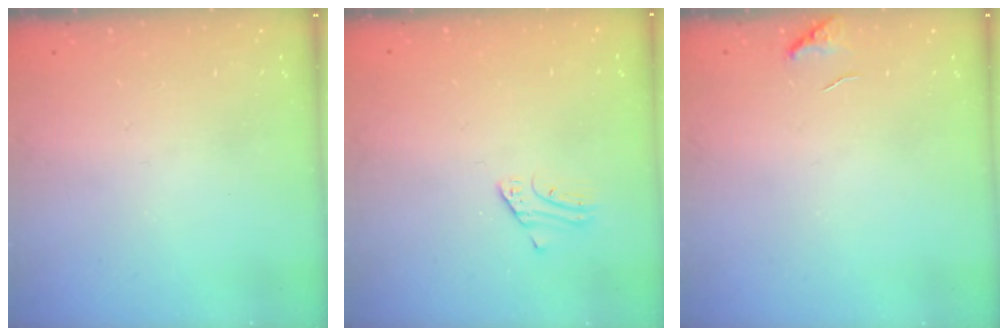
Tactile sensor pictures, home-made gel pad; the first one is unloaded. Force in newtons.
{"total": 2.3, "press": 2.3, "slide": 0.2}
{"total": 6.8, "press": 6.8, "slide": 1.0}